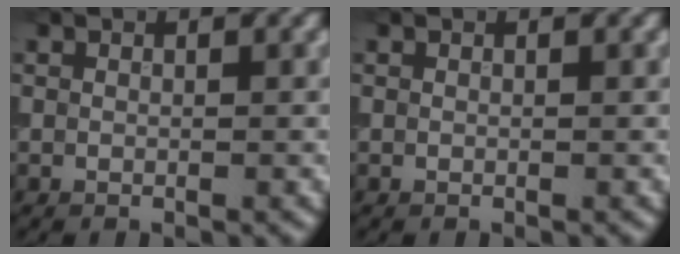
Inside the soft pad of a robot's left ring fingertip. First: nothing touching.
{"total": 0.0}